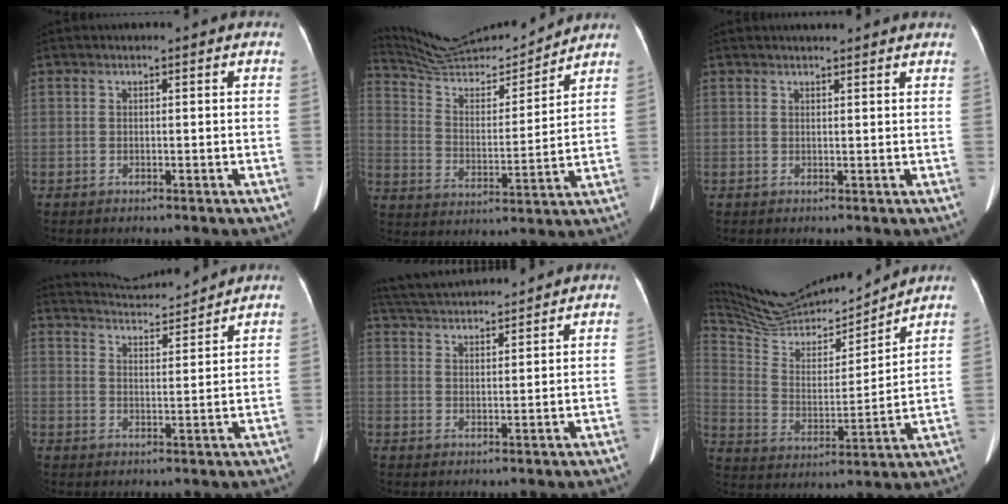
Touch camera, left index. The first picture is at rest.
{"total": 16.3, "force": [15.7, 1.2, 4.1], "torque": [-0.086, -0.007, 0.263]}
{"total": 5.2, "force": [4.8, 0.8, 2.0], "torque": [-0.027, 0.018, 0.049]}
{"total": 9.7, "force": [9.5, 0.1, 1.5], "torque": [-0.035, 0.010, 0.147]}
{"total": 11.0, "force": [10.5, 0.8, 3.1], "torque": [-0.072, 0.026, 0.172]}
{"total": 19.1, "force": [18.2, 2.1, 5.4], "torque": [-0.113, -0.005, 0.311]}